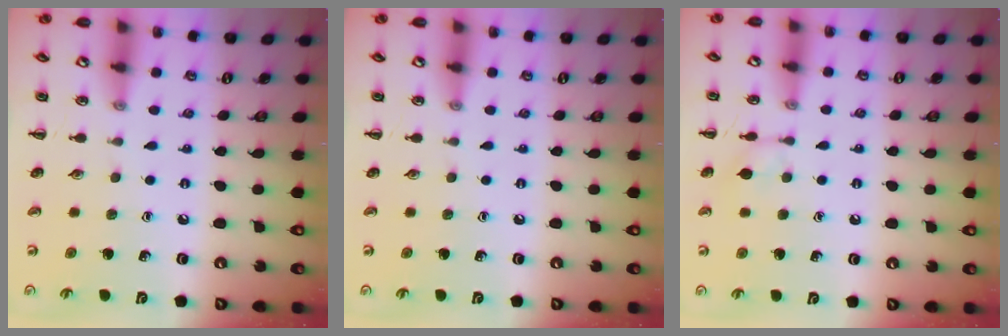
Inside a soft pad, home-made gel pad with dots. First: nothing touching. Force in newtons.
{"total": 0.0}
{"total": 5.0, "press": 5.0, "slide": 0.5}